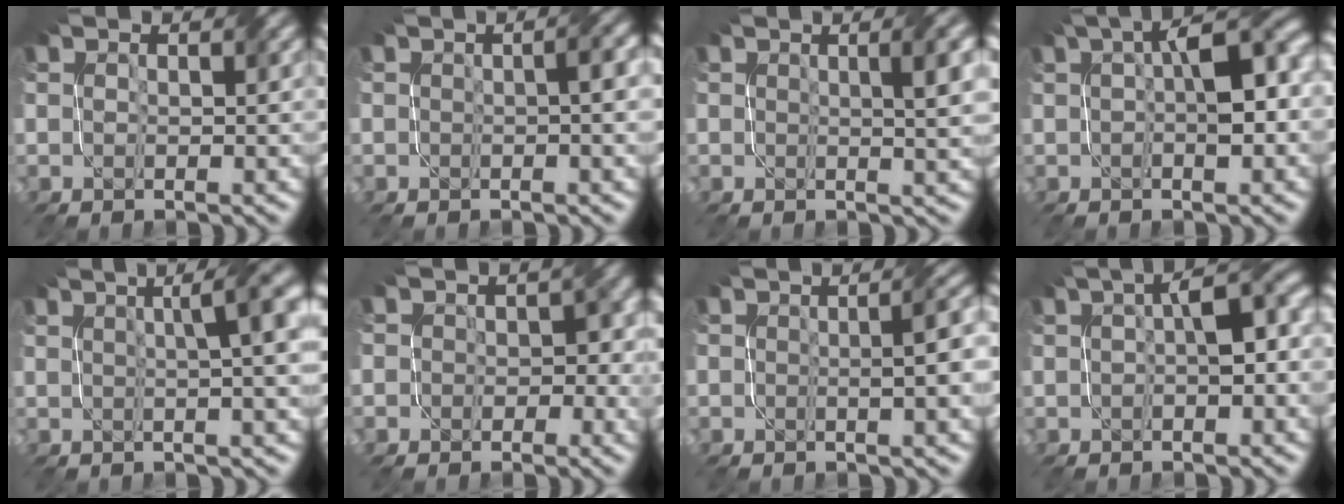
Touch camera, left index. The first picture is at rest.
{"total": 1.7, "force": [-0.2, 0.3, 1.6], "torque": [-0.020, 0.009, -0.001]}
{"total": 3.4, "force": [0.7, 0.9, 3.2], "torque": [-0.030, 0.012, 0.011]}
{"total": 6.3, "force": [0.8, 2.1, 5.9], "torque": [-0.083, 0.019, 0.010]}
{"total": 7.2, "force": [1.6, 2.2, 6.7], "torque": [-0.038, 0.035, 0.015]}
{"total": 3.7, "force": [-0.6, 3.2, 1.8], "torque": [0.008, 0.006, -0.013]}
{"total": 2.9, "force": [-0.2, 0.6, 2.8], "torque": [-0.033, 0.012, 0.000]}
{"total": 5.2, "force": [0.2, 1.8, 4.8], "torque": [-0.066, 0.018, 0.001]}